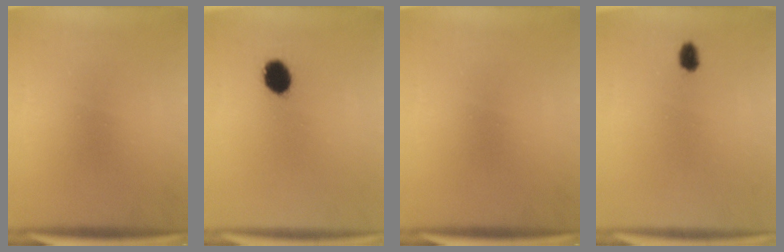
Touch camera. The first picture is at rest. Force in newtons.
{"total": 6.0}
{"total": 0.0}
{"total": 2.2}